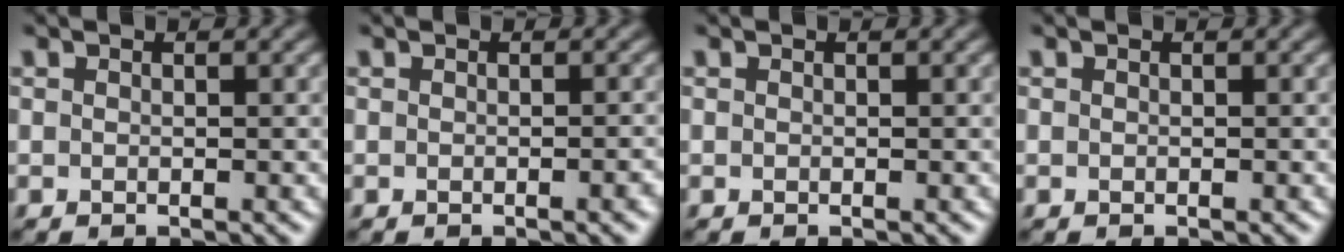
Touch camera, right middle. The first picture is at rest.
{"total": 1.1, "force": [-0.4, 0.2, 1.0], "torque": [-0.011, 0.001, -0.006]}
{"total": 0.0}
{"total": 0.0}